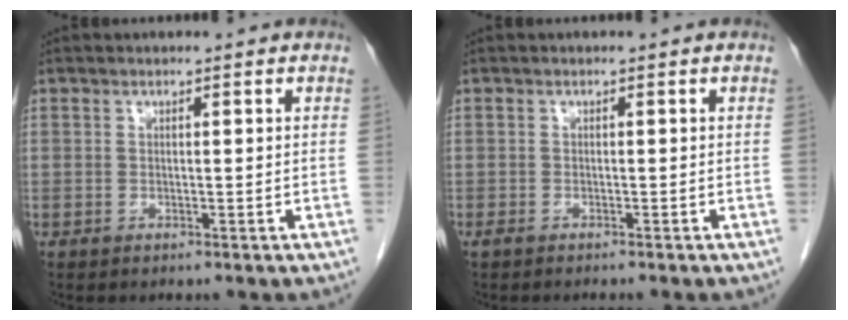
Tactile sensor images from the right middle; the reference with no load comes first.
{"total": 1.5, "force": [-1.3, 0.2, 0.8], "torque": [-0.015, -0.003, -0.018]}